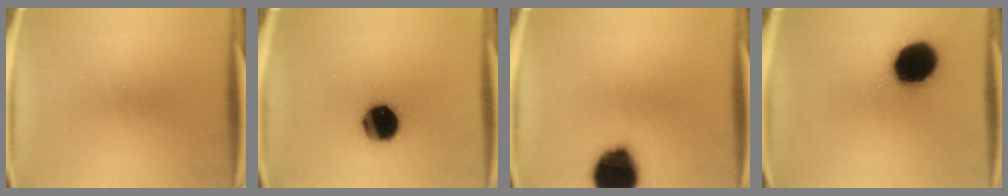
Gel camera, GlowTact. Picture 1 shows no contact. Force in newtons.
{"total": 16.0}
{"total": 18.9}
{"total": 17.3}